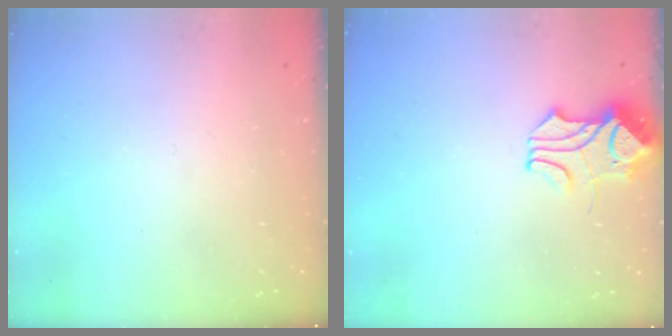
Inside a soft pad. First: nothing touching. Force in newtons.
{"total": 2.1, "press": 1.8, "slide": 0.9}